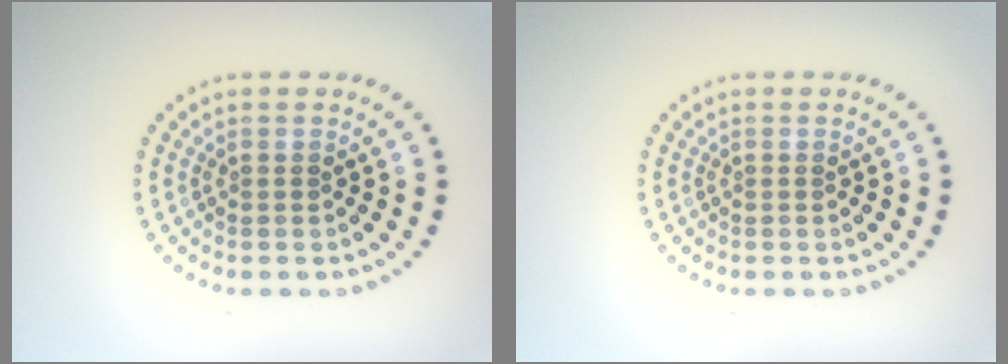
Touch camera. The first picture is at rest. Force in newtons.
{"total": 0.0}